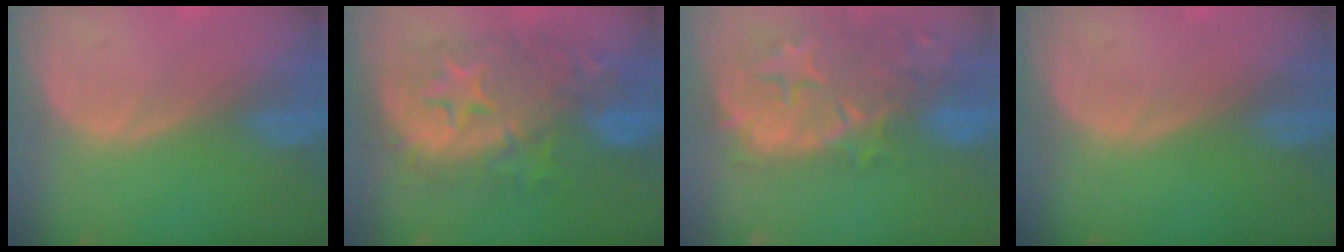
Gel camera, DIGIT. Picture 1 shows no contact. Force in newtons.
{"total": 12.6, "press": 12.6, "slide": 1.1}
{"total": 14.3, "press": 12.0, "slide": 7.9}
{"total": 0.0}